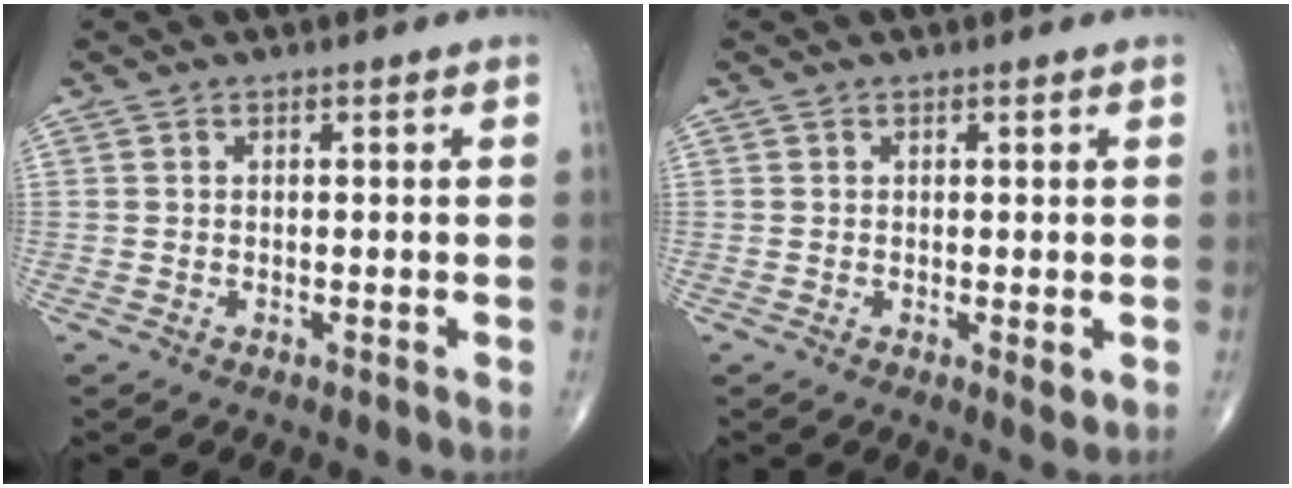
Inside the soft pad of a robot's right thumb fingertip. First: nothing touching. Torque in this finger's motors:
{"motor_torque": [-0.08, 0.23, -0.04, -0.01, 0.08]}